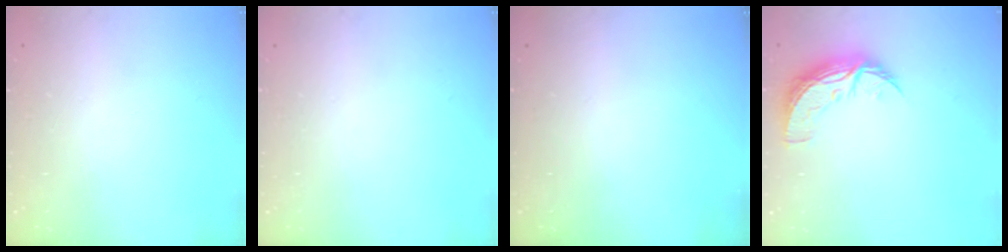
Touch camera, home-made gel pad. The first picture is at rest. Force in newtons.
{"total": 0.0}
{"total": 0.0}
{"total": 8.8, "press": 8.8, "slide": 0.4}